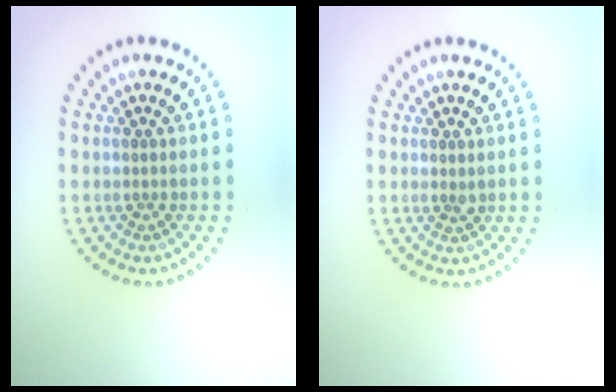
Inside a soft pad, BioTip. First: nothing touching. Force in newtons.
{"total": 0.6, "press": 0.5, "slide": 0.3}